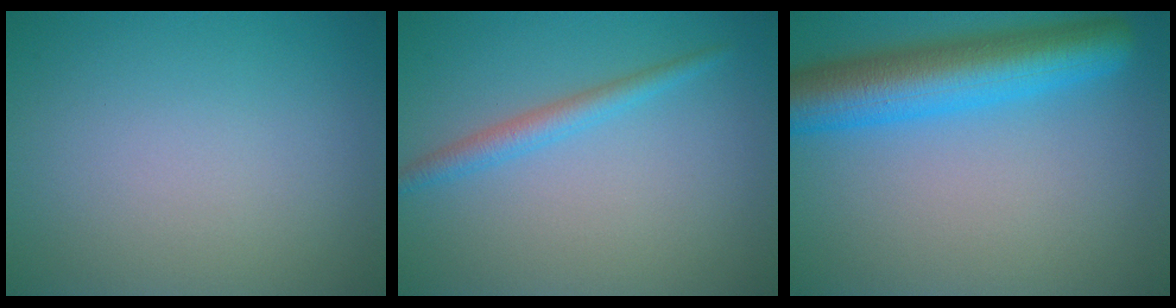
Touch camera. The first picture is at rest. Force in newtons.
{"total": 2.0, "press": 2.0, "slide": 0.1}
{"total": 8.2, "press": 8.2, "slide": 0.3}